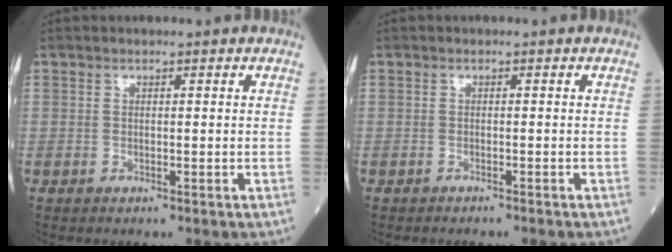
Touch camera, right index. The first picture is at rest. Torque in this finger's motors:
{"motor_torque": [-0.05, -0.04, 0.04, 0.02]}